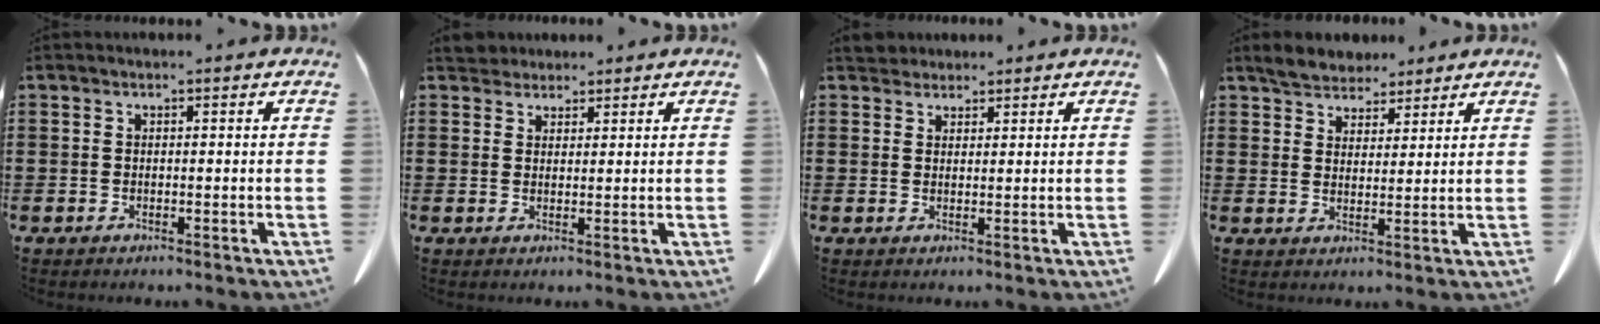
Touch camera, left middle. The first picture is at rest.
{"total": 2.5, "force": [2.4, 0.8, 0.0], "torque": [-0.006, 0.000, 0.048]}
{"total": 2.4, "force": [2.2, 0.7, 0.1], "torque": [-0.009, 0.000, 0.046]}
{"total": 4.3, "force": [4.0, 1.6, 0.3], "torque": [-0.023, -0.006, 0.076]}